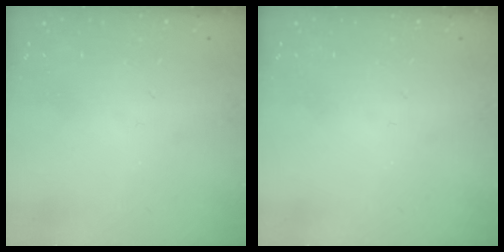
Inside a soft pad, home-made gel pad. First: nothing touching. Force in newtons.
{"total": 0.0}